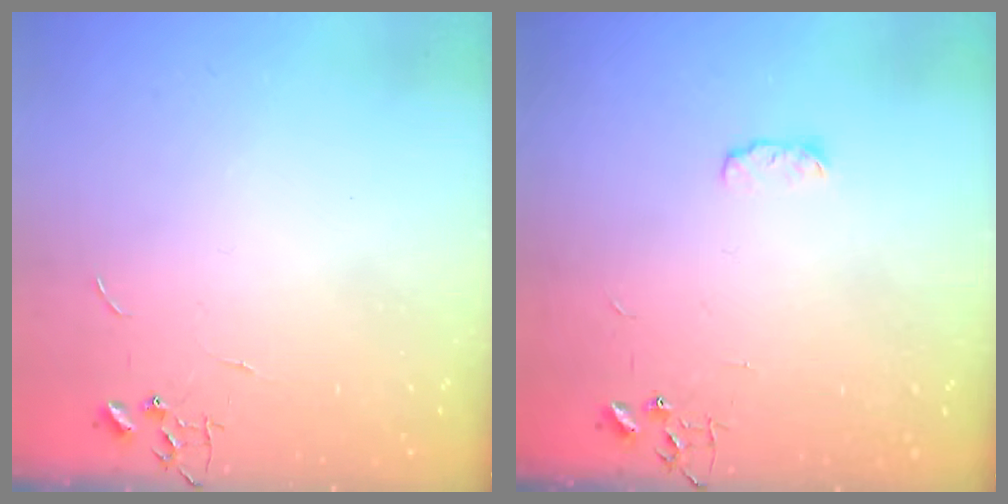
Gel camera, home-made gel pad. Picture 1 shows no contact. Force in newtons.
{"total": 4.2, "press": 4.1, "slide": 0.6}